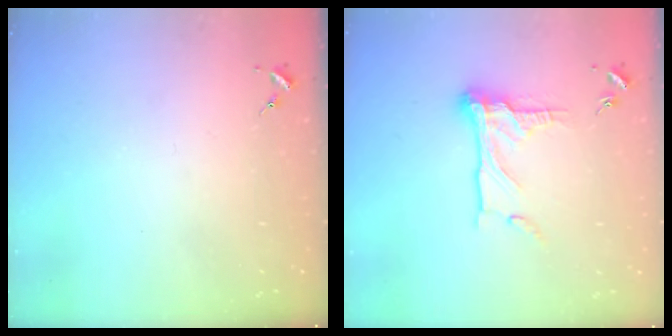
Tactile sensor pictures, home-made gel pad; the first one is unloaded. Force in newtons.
{"total": 13.2, "press": 13.2, "slide": 1.4}